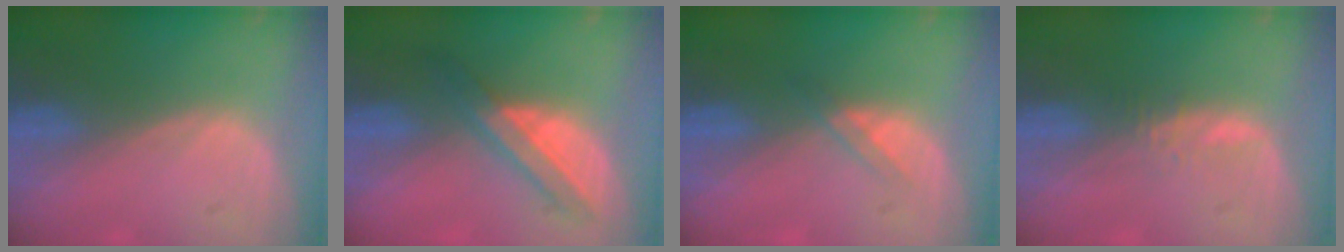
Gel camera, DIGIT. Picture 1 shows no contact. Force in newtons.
{"total": 5.7, "press": 5.6, "slide": 1.4}
{"total": 1.8, "press": 1.8, "slide": 0.2}
{"total": 2.2, "press": 2.1, "slide": 0.2}